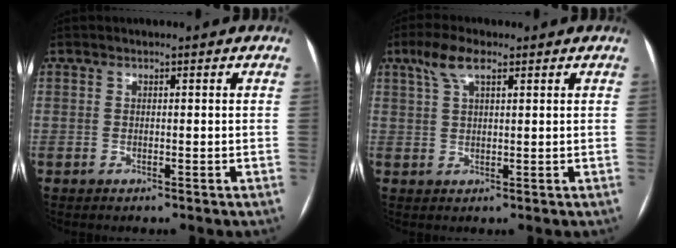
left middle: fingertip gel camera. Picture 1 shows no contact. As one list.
[{"total": 4.6, "force": [2.7, 1.2, 3.5], "torque": [-0.081, 0.019, 0.056]}]